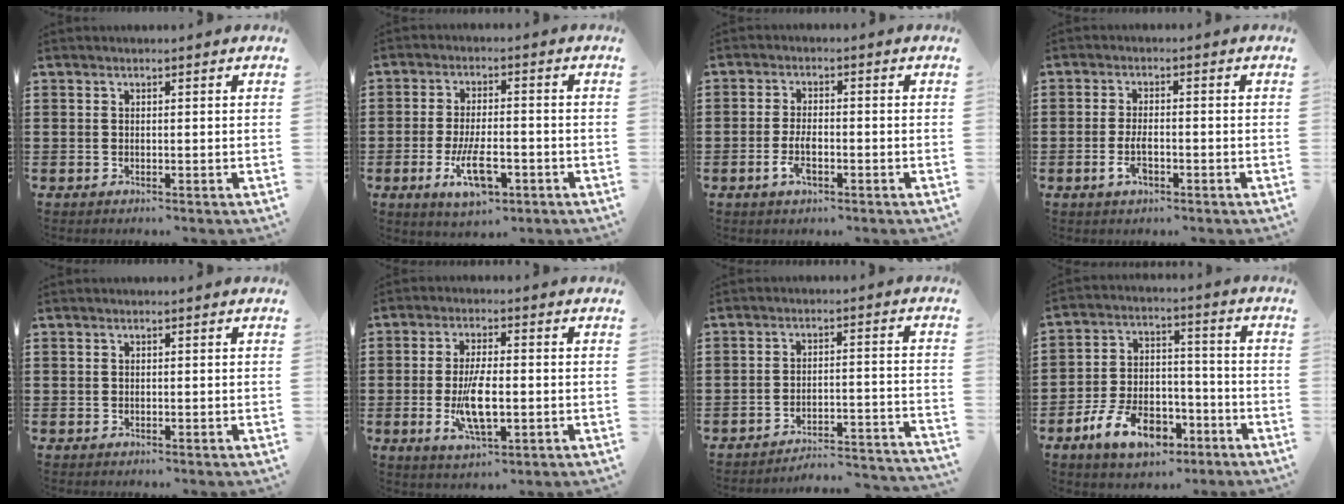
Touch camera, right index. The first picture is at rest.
{"total": 8.0, "force": [-3.2, 3.1, 6.6], "torque": [-0.125, -0.008, -0.058]}
{"total": 3.7, "force": [-1.5, 1.5, 3.1], "torque": [-0.070, -0.005, -0.028]}
{"total": 3.6, "force": [-1.3, 1.4, 3.1], "torque": [-0.070, -0.005, -0.026]}
{"total": 0.0}
{"total": 8.4, "force": [-1.4, 3.2, 7.6], "torque": [-0.161, -0.010, -0.028]}
{"total": 3.6, "force": [-3.5, 0.0, 1.1], "torque": [-0.025, -0.008, -0.075]}
{"total": 10.2, "force": [-6.0, 5.7, 5.9], "torque": [-0.125, 0.024, -0.110]}